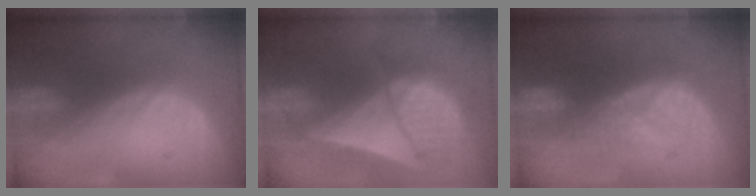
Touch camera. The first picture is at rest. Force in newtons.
{"total": 8.9, "press": 7.9, "slide": 4.2}
{"total": 8.1, "press": 7.9, "slide": 1.7}